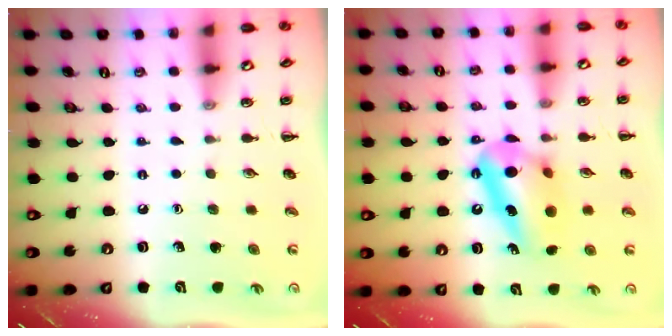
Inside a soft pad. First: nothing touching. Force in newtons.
{"total": 11.5, "press": 11.4, "slide": 1.6}